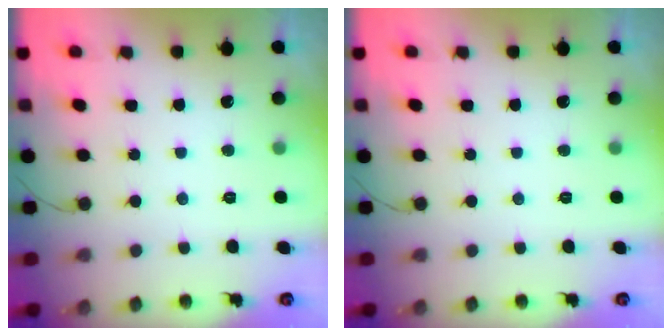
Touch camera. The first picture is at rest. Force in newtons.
{"total": 0.0}